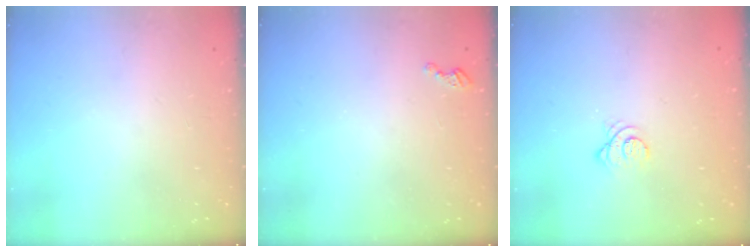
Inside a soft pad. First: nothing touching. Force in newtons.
{"total": 2.8, "press": 2.8, "slide": 0.4}
{"total": 3.2, "press": 3.2, "slide": 0.7}